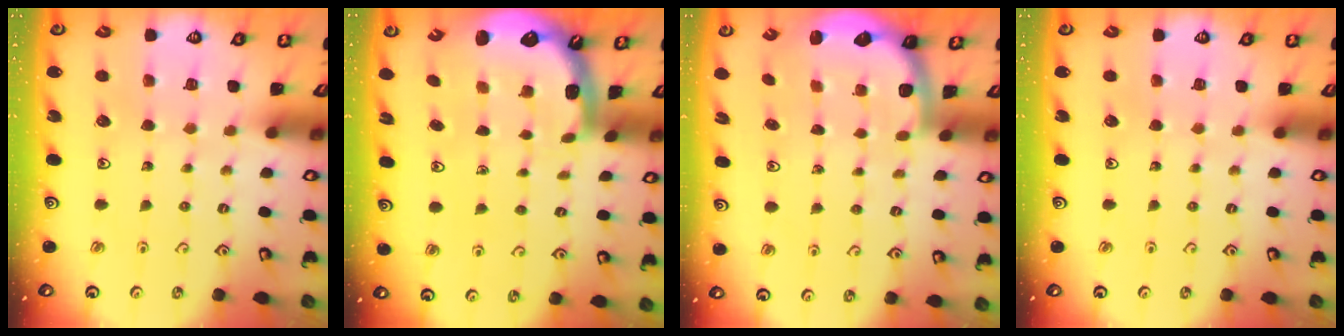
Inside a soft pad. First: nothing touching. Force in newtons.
{"total": 1.6, "press": 1.4, "slide": 0.6}
{"total": 2.2, "press": 2.0, "slide": 0.8}
{"total": 0.0}